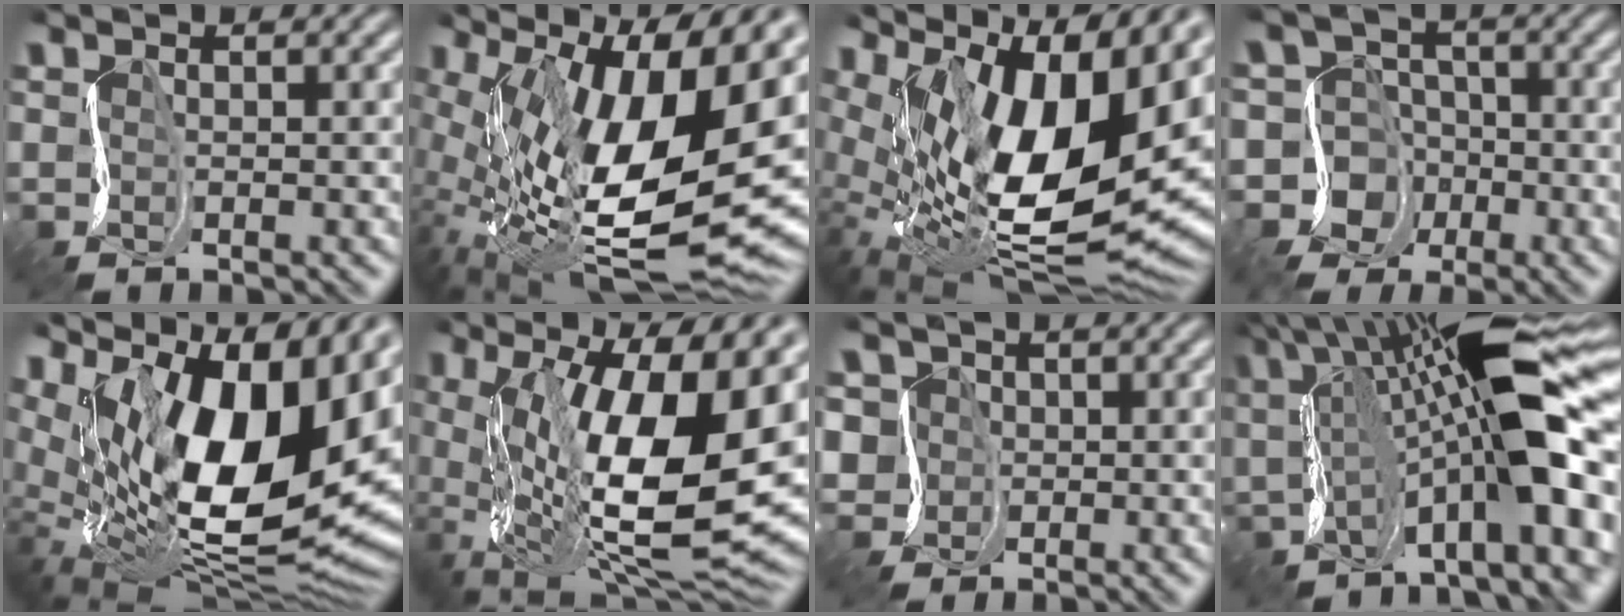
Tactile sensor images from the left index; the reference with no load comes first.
{"total": 17.9, "force": [0.4, 8.2, 15.9], "torque": [-0.259, -0.025, 0.006]}
{"total": 15.7, "force": [3.0, 7.3, 13.6], "torque": [-0.207, -0.004, 0.057]}
{"total": 6.2, "force": [-4.4, 4.4, 0.4], "torque": [0.023, -0.012, -0.101]}
{"total": 15.0, "force": [4.1, 7.8, 12.1], "torque": [-0.173, 0.005, 0.069]}
{"total": 17.0, "force": [-2.0, 6.8, 15.4], "torque": [-0.241, -0.044, -0.023]}
{"total": 3.1, "force": [-1.7, 2.6, 0.0], "torque": [-0.005, 0.000, -0.033]}
{"total": 14.6, "force": [-0.8, 3.2, 14.2], "torque": [-0.208, -0.003, -0.015]}